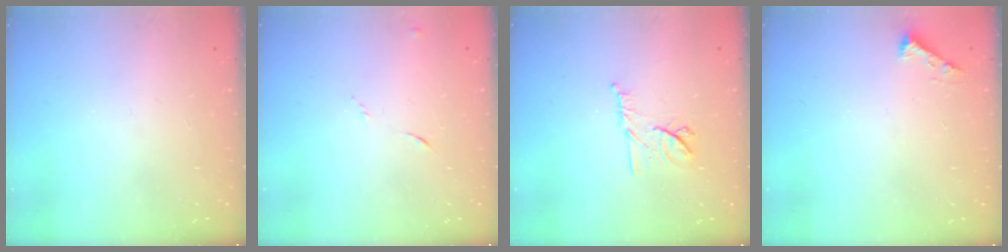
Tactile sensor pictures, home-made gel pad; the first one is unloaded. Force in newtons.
{"total": 5.2, "press": 5.1, "slide": 0.6}
{"total": 9.7, "press": 9.7, "slide": 0.6}
{"total": 2.3, "press": 2.3, "slide": 0.3}